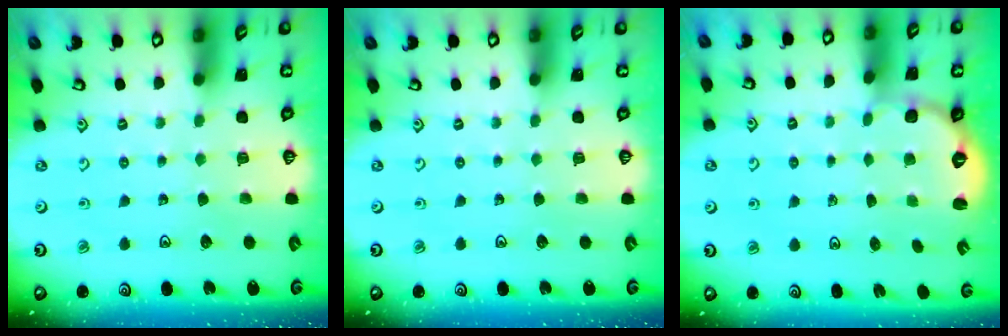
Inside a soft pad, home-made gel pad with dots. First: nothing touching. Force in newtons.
{"total": 0.0}
{"total": 2.4, "press": 1.9, "slide": 1.5}